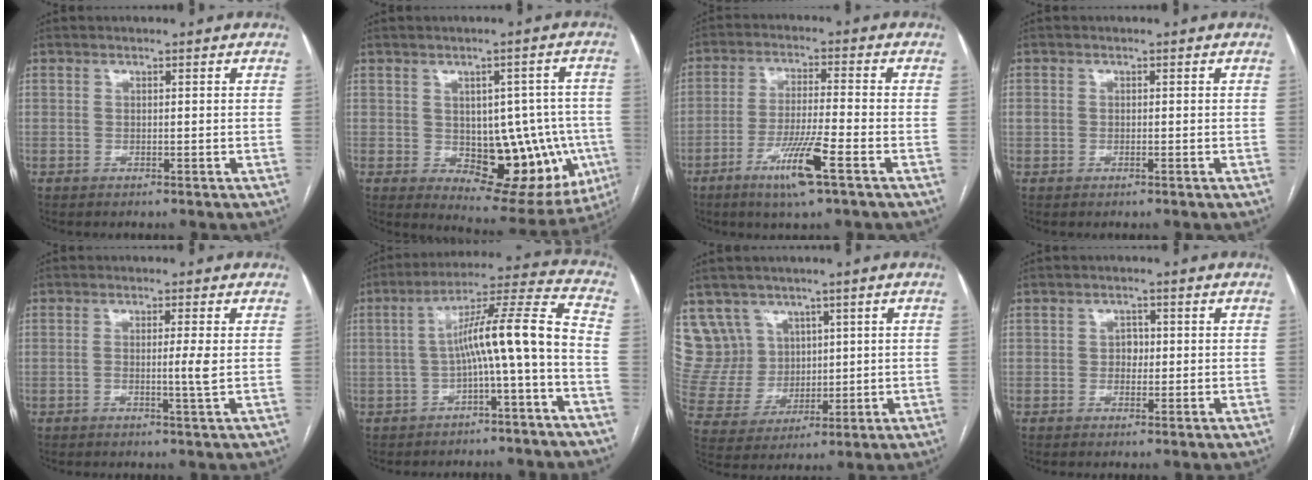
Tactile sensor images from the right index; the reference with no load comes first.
{"total": 15.8, "force": [-2.7, 8.4, 13.1], "torque": [-0.147, 0.017, -0.008]}
{"total": 9.1, "force": [-4.7, -0.2, 7.8], "torque": [-0.148, -0.015, -0.085]}
{"total": 1.1, "force": [0.0, 0.9, 0.6], "torque": [-0.014, 0.007, 0.003]}
{"total": 2.7, "force": [-0.2, -0.6, 2.7], "torque": [-0.046, -0.004, -0.005]}
{"total": 11.2, "force": [-2.9, -0.4, 10.8], "torque": [-0.167, 0.038, -0.046]}
{"total": 10.2, "force": [6.0, 8.2, 0.9], "torque": [-0.035, 0.048, 0.136]}
{"total": 1.6, "force": [0.0, 1.2, 1.1], "torque": [-0.011, 0.004, -0.001]}